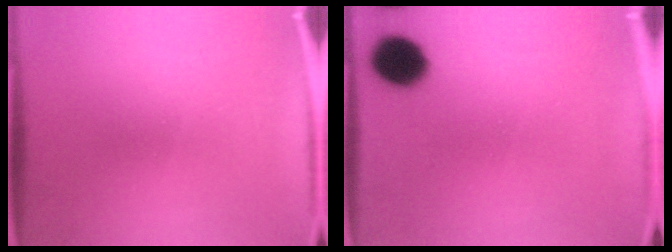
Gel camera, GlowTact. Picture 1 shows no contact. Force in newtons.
{"total": 10.1}